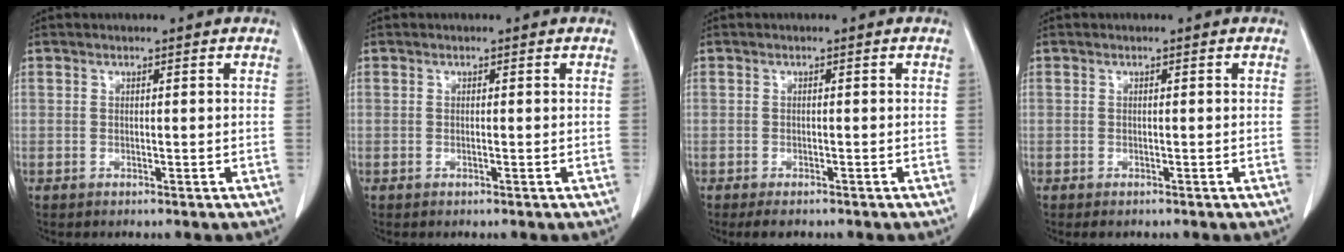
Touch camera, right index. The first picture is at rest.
{"total": 0.0}
{"total": 2.5, "force": [-2.0, 0.8, 1.3], "torque": [-0.019, -0.005, -0.027]}
{"total": 0.9, "force": [-0.7, 0.4, 0.5], "torque": [-0.007, -0.001, -0.007]}